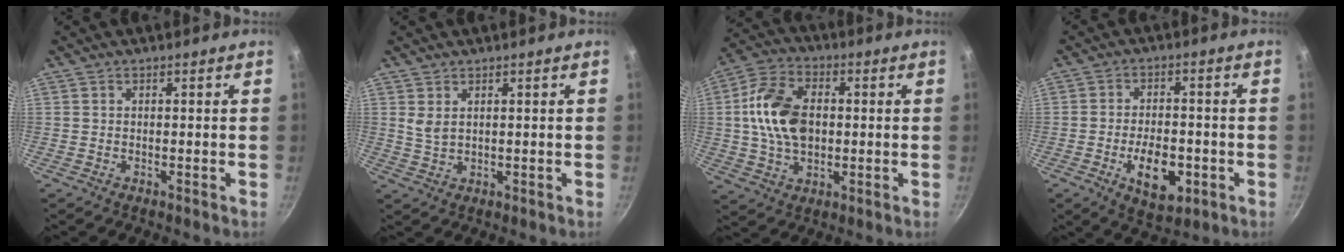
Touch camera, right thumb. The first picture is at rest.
{"total": 2.4, "force": [1.1, 1.2, 1.8], "torque": [-0.034, -0.009, 0.026]}
{"total": 14.4, "force": [1.0, 9.4, 10.8], "torque": [-0.185, 0.014, 0.010]}
{"total": 10.4, "force": [-3.3, 5.7, 8.0], "torque": [-0.106, 0.009, -0.045]}